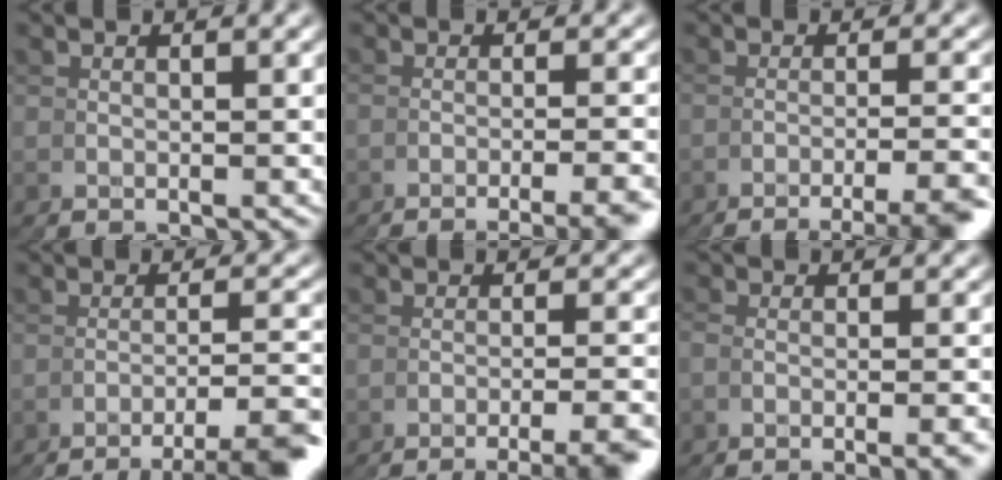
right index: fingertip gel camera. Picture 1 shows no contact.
{"total": 3.6, "force": [-2.8, -2.0, 1.0], "torque": [-0.007, 0.015, -0.053]}
{"total": 4.9, "force": [-4.0, -1.8, 2.2], "torque": [-0.022, 0.012, -0.072]}
{"total": 5.8, "force": [-4.8, -1.6, 2.8], "torque": [-0.031, 0.015, -0.085]}
{"total": 4.6, "force": [-3.7, -1.9, 1.8], "torque": [-0.018, 0.013, -0.067]}
{"total": 2.9, "force": [-1.6, -2.2, -0.8], "torque": [0.016, 0.020, -0.038]}